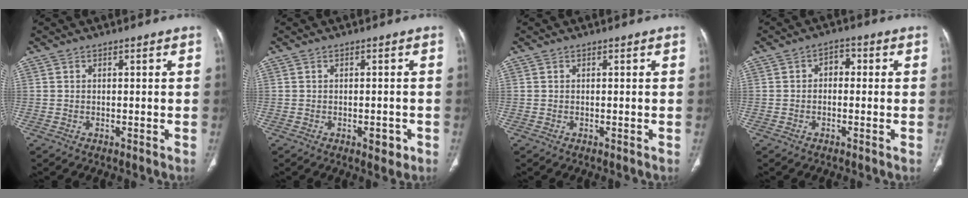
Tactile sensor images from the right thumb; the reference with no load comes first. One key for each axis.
{"total": 2.5, "fx": -1.1, "fy": 1.3, "fz": 1.9, "tx": -0.013, "ty": 0.001, "tz": -0.011}
{"total": 0.0}
{"total": 2.9, "fx": -0.1, "fy": 2.1, "fz": 2.1, "tx": -0.016, "ty": 0.013, "tz": -0.013}